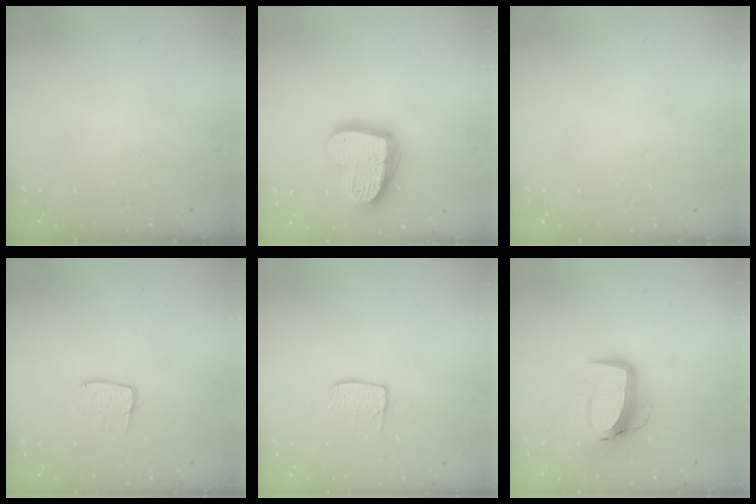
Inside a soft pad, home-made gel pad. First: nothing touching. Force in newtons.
{"total": 18.1, "press": 18.0, "slide": 1.5}
{"total": 0.0}
{"total": 4.2, "press": 4.2, "slide": 0.3}
{"total": 5.8, "press": 5.8, "slide": 0.4}
{"total": 11.6, "press": 11.5, "slide": 1.3}